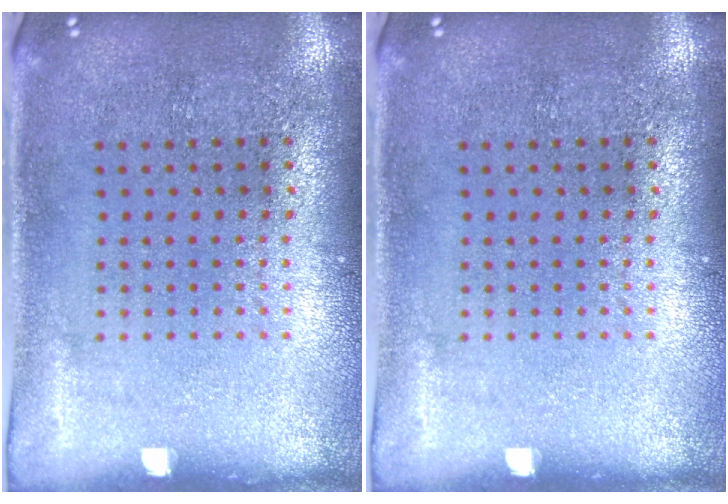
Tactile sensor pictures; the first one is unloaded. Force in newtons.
{"total": 0.0}